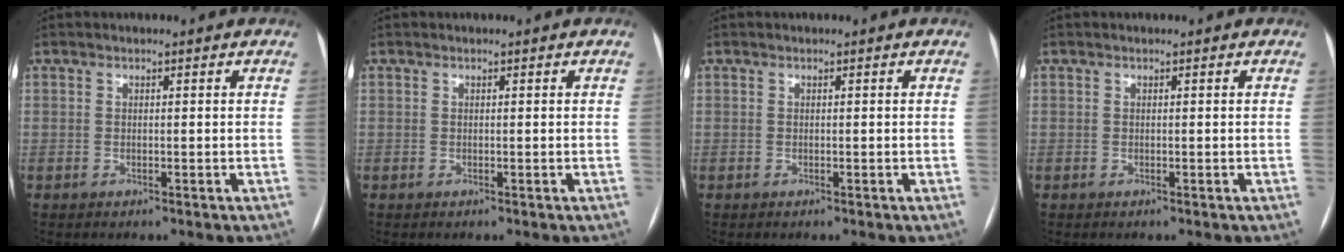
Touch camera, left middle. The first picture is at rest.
{"total": 0.0}
{"total": 0.0}
{"total": 0.0}